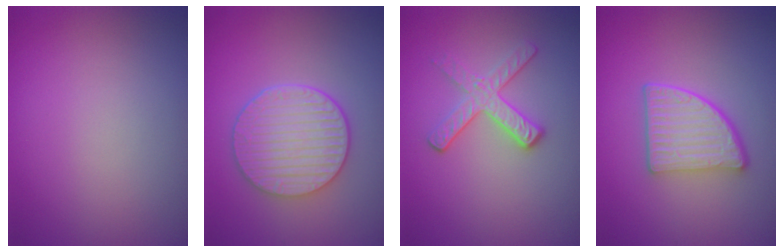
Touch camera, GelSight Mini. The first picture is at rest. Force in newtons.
{"total": 5.9, "press": 4.7, "slide": 3.6}
{"total": 2.9, "press": 2.6, "slide": 1.3}
{"total": 4.8, "press": 3.8, "slide": 2.9}